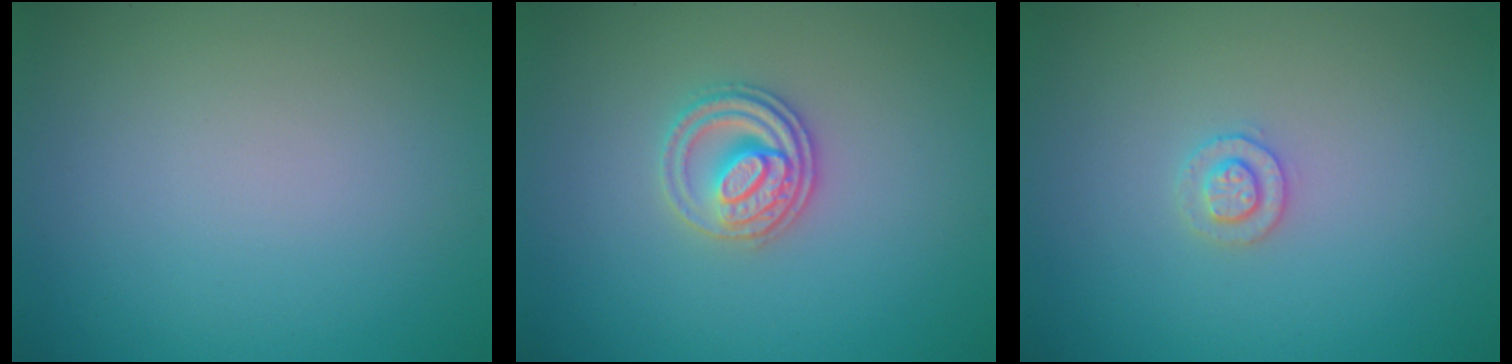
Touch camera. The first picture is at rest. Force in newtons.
{"total": 2.8, "press": 2.6, "slide": 1.0}
{"total": 1.5, "press": 1.5, "slide": 0.1}